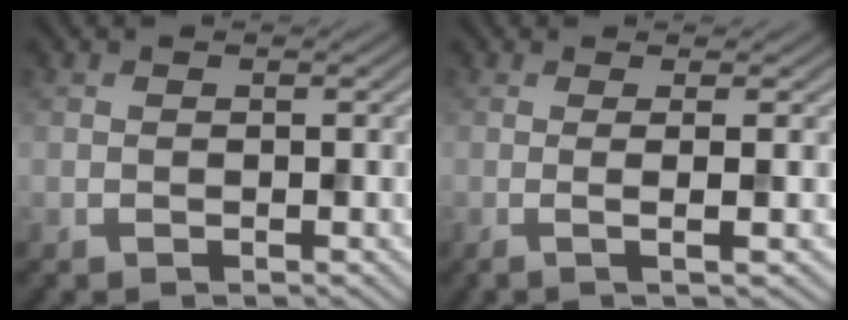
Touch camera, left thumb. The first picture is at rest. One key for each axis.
{"total": 2.9, "fx": 0.0, "fy": 0.4, "fz": 2.9, "tx": -0.043, "ty": 0.007, "tz": -0.001}